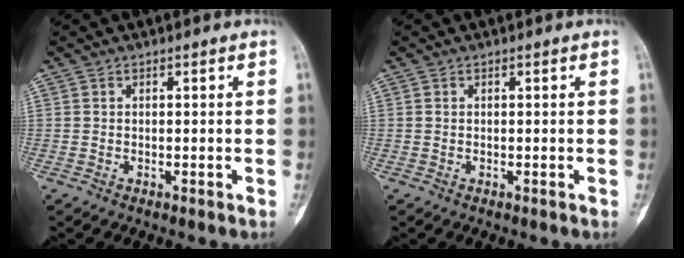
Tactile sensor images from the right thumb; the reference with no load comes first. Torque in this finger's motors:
{"motor_torque": [-0.33, 0.02, 0.34, -0.15, 0.03]}